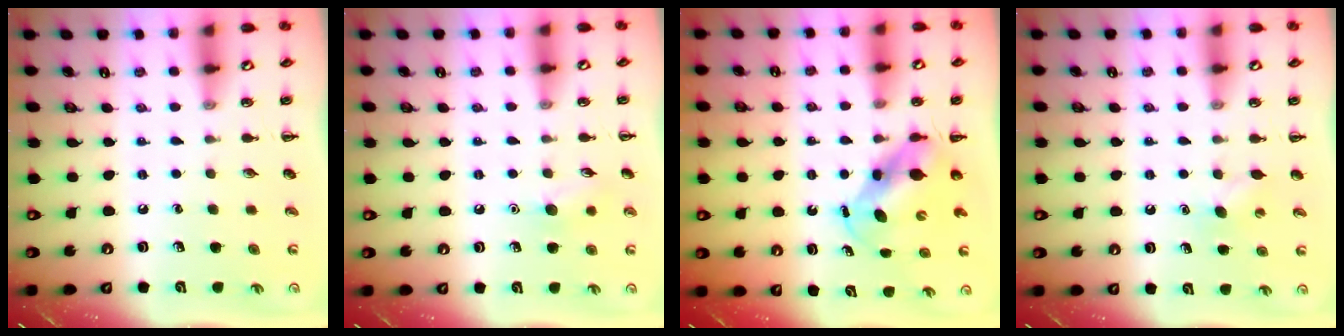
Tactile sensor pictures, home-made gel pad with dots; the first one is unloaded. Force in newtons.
{"total": 8.1, "press": 7.9, "slide": 1.8}
{"total": 5.5, "press": 5.4, "slide": 0.6}
{"total": 3.9, "press": 3.8, "slide": 1.1}